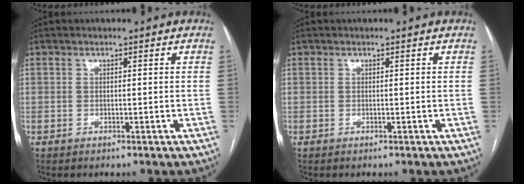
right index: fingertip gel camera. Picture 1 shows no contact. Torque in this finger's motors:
{"motor_torque": [0.00, 0.00, 0.00, 0.00]}